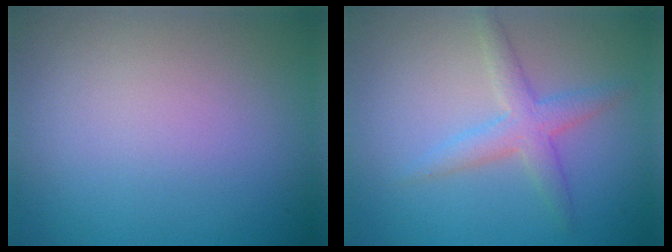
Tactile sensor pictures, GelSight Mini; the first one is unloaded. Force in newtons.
{"total": 2.9, "press": 2.9, "slide": 0.0}